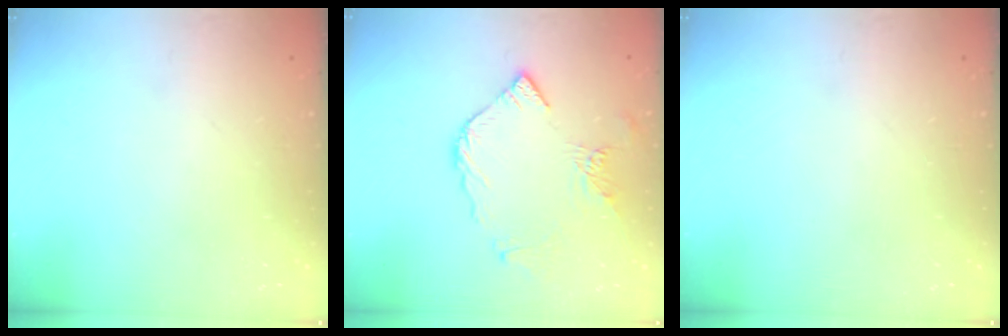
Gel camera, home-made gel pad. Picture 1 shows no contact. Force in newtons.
{"total": 9.8, "press": 9.8, "slide": 1.2}
{"total": 0.0}